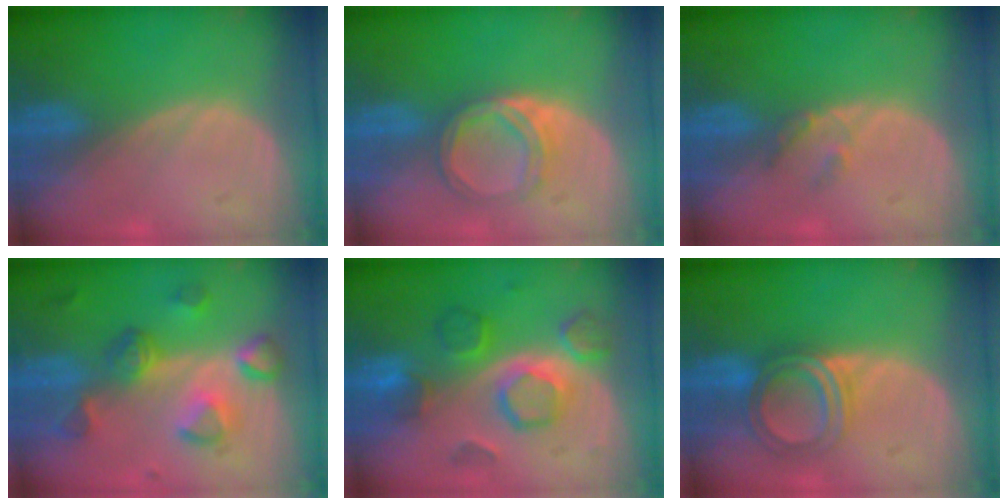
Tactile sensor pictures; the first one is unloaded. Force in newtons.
{"total": 4.7, "press": 4.6, "slide": 0.4}
{"total": 2.0, "press": 1.8, "slide": 0.9}
{"total": 8.0, "press": 7.3, "slide": 3.1}
{"total": 8.2, "press": 7.8, "slide": 2.5}
{"total": 5.3, "press": 5.2, "slide": 0.4}